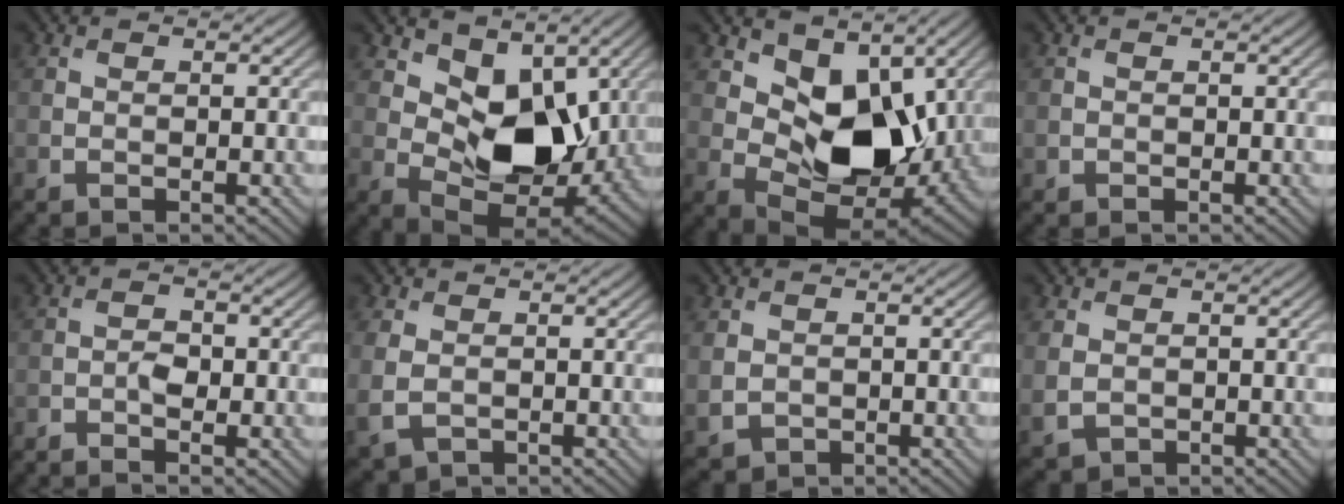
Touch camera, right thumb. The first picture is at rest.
{"total": 10.4, "force": [2.9, 6.5, 7.7], "torque": [-0.137, -0.018, 0.048]}
{"total": 11.7, "force": [3.0, 7.4, 8.5], "torque": [-0.146, -0.020, 0.054]}
{"total": 0.8, "force": [-0.2, 0.7, 0.1], "torque": [0.000, -0.006, -0.004]}
{"total": 2.2, "force": [-1.4, 0.9, 1.4], "torque": [-0.028, 0.003, -0.032]}
{"total": 4.3, "force": [-0.6, 3.1, 2.8], "torque": [-0.088, -0.012, -0.009]}
{"total": 3.0, "force": [0.0, 2.6, 1.5], "torque": [-0.051, -0.011, 0.005]}
{"total": 3.2, "force": [-0.1, 2.6, 1.8], "torque": [-0.057, -0.010, 0.002]}